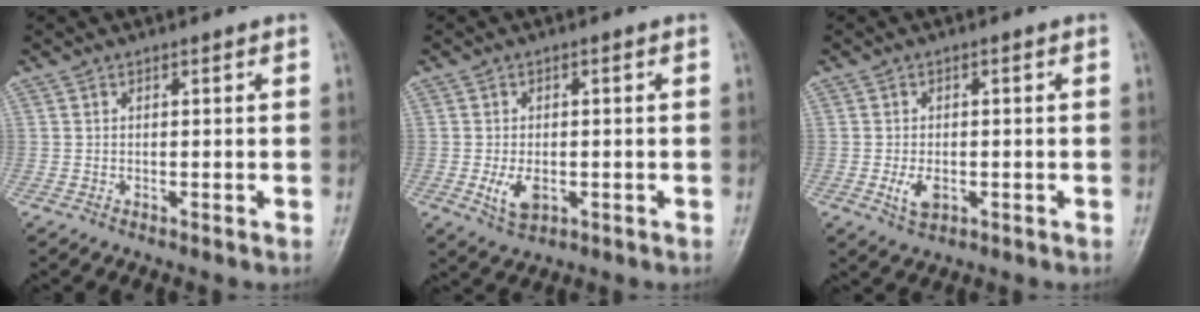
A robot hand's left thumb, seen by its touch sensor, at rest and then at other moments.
{"total": 4.9, "force": [-1.2, 2.8, 3.7], "torque": [-0.069, -0.002, -0.015]}
{"total": 4.2, "force": [-1.2, 2.4, 3.2], "torque": [-0.061, 0.001, -0.017]}